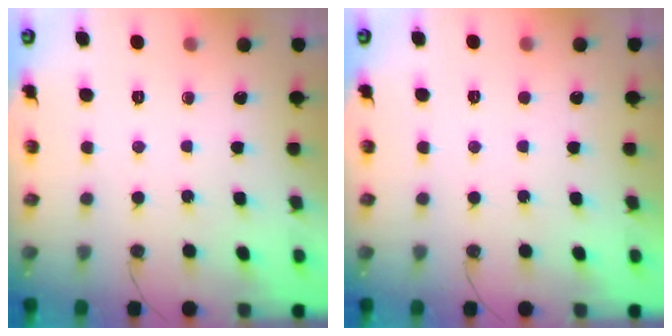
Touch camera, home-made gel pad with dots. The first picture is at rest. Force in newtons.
{"total": 0.0}